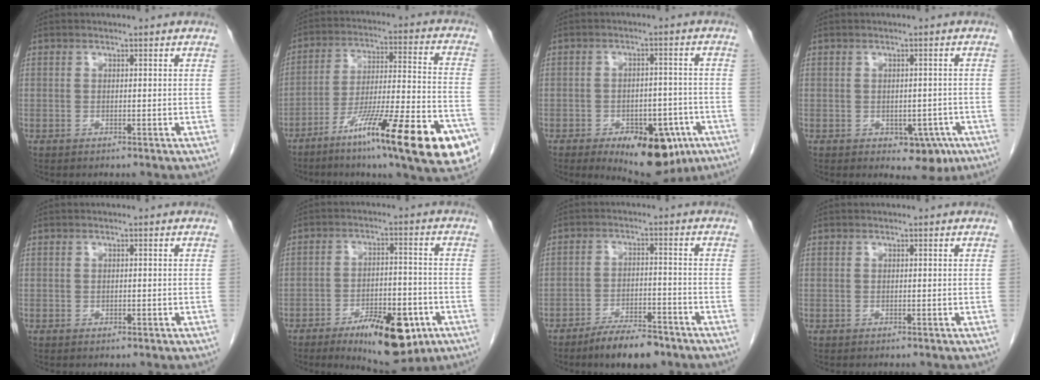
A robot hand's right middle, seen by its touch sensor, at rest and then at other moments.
{"total": 23.3, "force": [-12.8, 2.1, 19.4], "torque": [-0.233, -0.017, -0.201]}
{"total": 12.2, "force": [-6.6, 5.7, 8.5], "torque": [-0.103, 0.005, -0.085]}
{"total": 4.9, "force": [-2.1, 2.9, 3.4], "torque": [-0.030, 0.003, -0.018]}
{"total": 0.5, "force": [-0.2, 0.3, 0.4], "torque": [-0.006, 0.000, -0.002]}
{"total": 13.0, "force": [-6.9, 4.7, 10.0], "torque": [-0.142, -0.005, -0.096]}
{"total": 7.6, "force": [-5.9, 2.2, 4.3], "torque": [-0.069, -0.005, -0.097]}
{"total": 0.0}